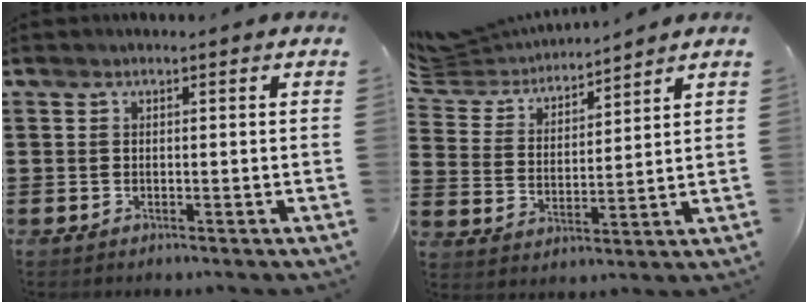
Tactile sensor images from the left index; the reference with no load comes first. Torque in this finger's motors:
{"motor_torque": [0.32, 0.33, -0.21, -0.06]}